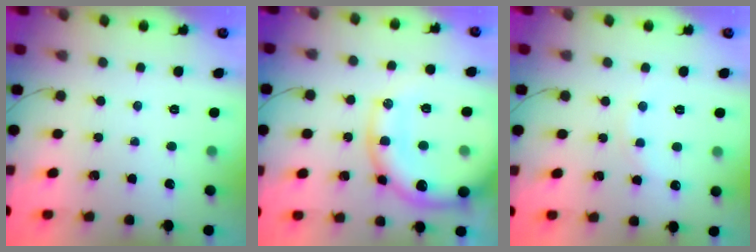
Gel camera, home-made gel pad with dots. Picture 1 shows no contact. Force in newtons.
{"total": 22.4, "press": 22.0, "slide": 4.1}
{"total": 4.5, "press": 4.3, "slide": 1.3}